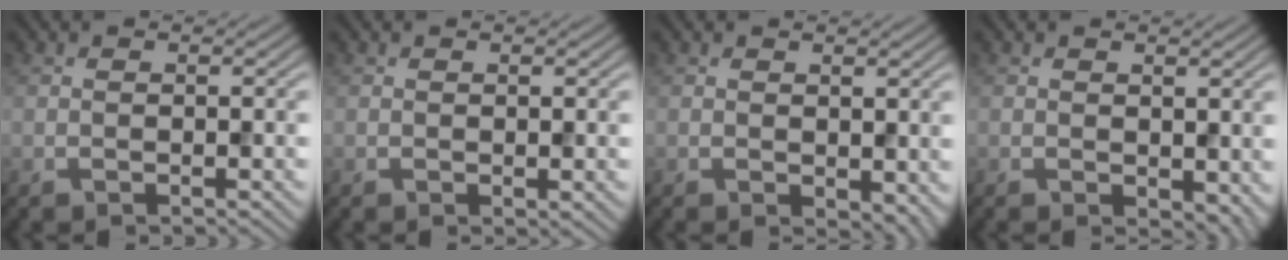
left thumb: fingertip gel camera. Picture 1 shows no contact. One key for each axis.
{"total": 0.5, "fx": 0.1, "fy": 0.3, "fz": 0.4, "tx": -0.003, "ty": -0.002, "tz": 0.001}
{"total": 2.8, "fx": -0.2, "fy": 1.8, "fz": 2.2, "tx": -0.031, "ty": -0.011, "tz": 0.002}
{"total": 2.9, "fx": -0.1, "fy": 1.9, "fz": 2.2, "tx": -0.032, "ty": -0.013, "tz": 0.004}